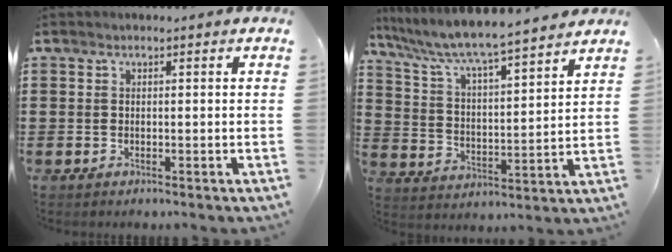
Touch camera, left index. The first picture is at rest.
{"total": 5.7, "force": [5.2, 0.0, 2.4], "torque": [-0.073, -0.039, 0.080]}